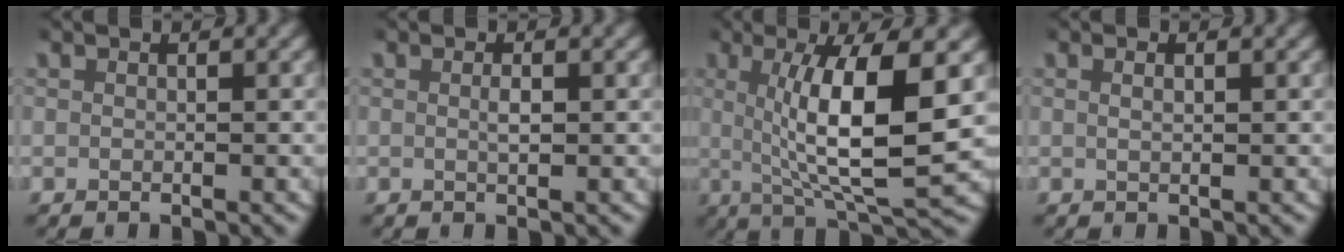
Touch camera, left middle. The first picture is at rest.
{"total": 0.9, "force": [0.1, 0.2, 0.9], "torque": [-0.018, -0.002, 0.002]}
{"total": 9.7, "force": [1.3, 2.2, 9.3], "torque": [-0.143, -0.003, 0.024]}
{"total": 0.6, "force": [0.2, 0.1, 0.6], "torque": [-0.011, -0.001, 0.006]}